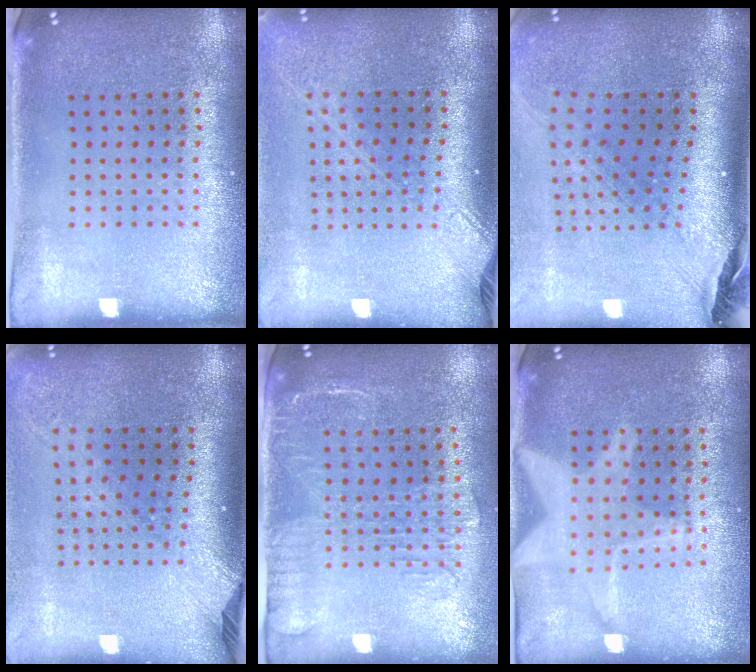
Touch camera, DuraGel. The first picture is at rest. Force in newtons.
{"total": 2.1, "press": 1.6, "slide": 1.4}
{"total": 2.4, "press": 1.8, "slide": 1.6}
{"total": 2.3, "press": 1.7, "slide": 1.5}
{"total": 2.0, "press": 1.7, "slide": 1.0}
{"total": 3.0, "press": 3.0, "slide": 0.4}